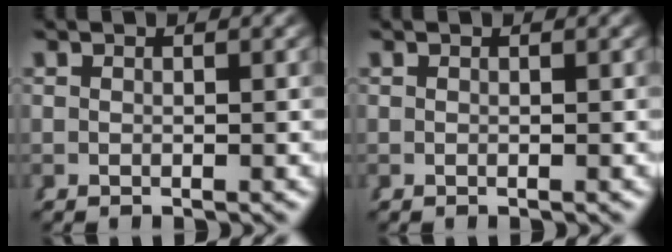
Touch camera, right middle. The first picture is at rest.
{"total": 0.0}